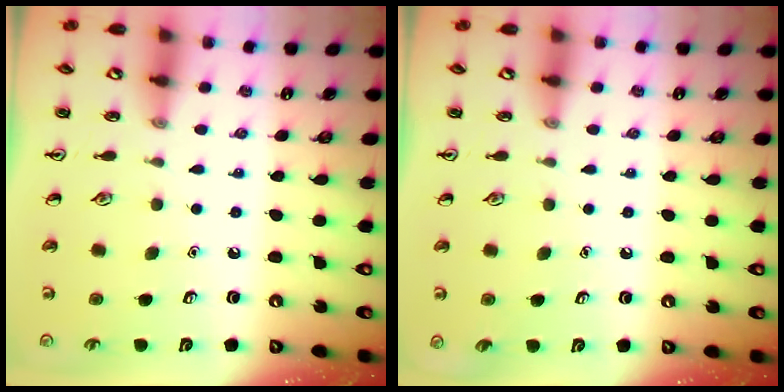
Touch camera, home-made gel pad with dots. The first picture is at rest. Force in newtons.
{"total": 0.0}